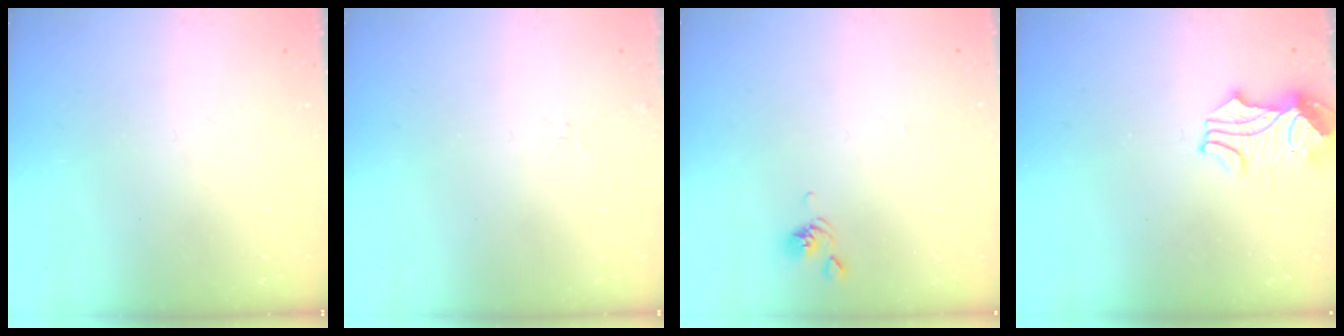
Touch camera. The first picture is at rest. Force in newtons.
{"total": 1.1, "press": 1.1, "slide": 0.2}
{"total": 2.8, "press": 2.8, "slide": 0.1}
{"total": 1.7, "press": 1.2, "slide": 1.1}